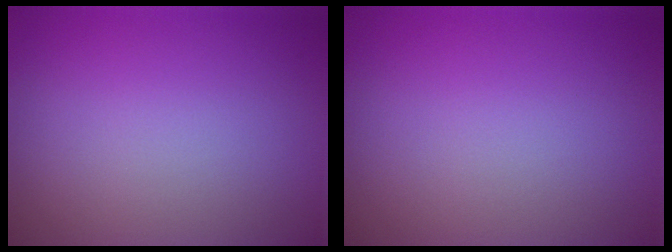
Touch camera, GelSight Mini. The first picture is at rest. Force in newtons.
{"total": 0.0}